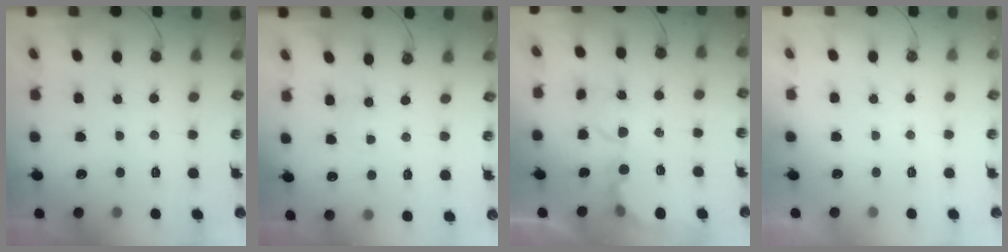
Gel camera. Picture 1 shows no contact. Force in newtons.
{"total": 2.3, "press": 2.3, "slide": 0.3}
{"total": 6.3, "press": 6.2, "slide": 0.7}
{"total": 0.0}